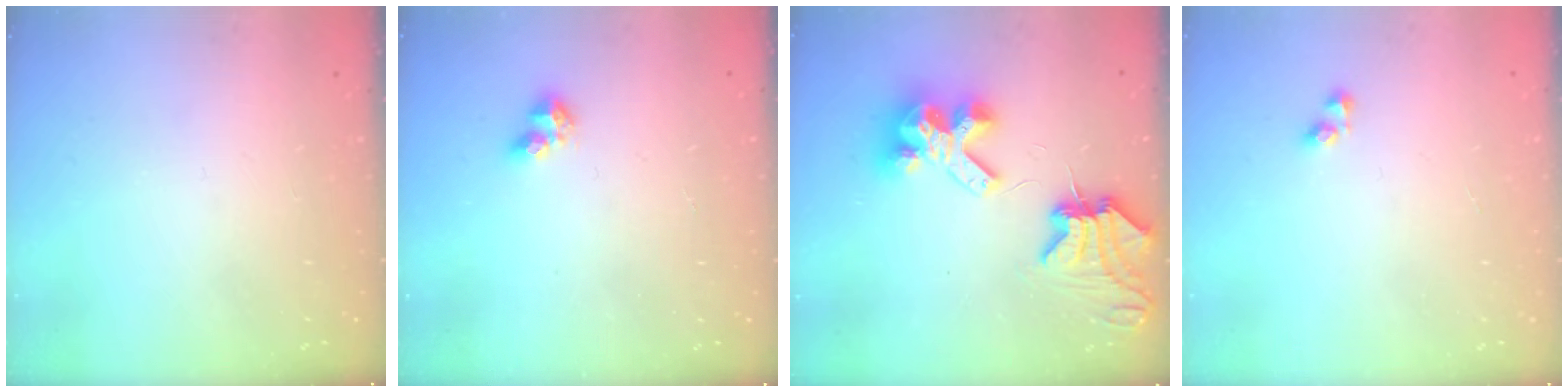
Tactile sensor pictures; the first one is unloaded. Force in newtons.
{"total": 4.1, "press": 4.0, "slide": 0.7}
{"total": 10.2, "press": 10.1, "slide": 1.3}
{"total": 3.8, "press": 3.6, "slide": 1.2}